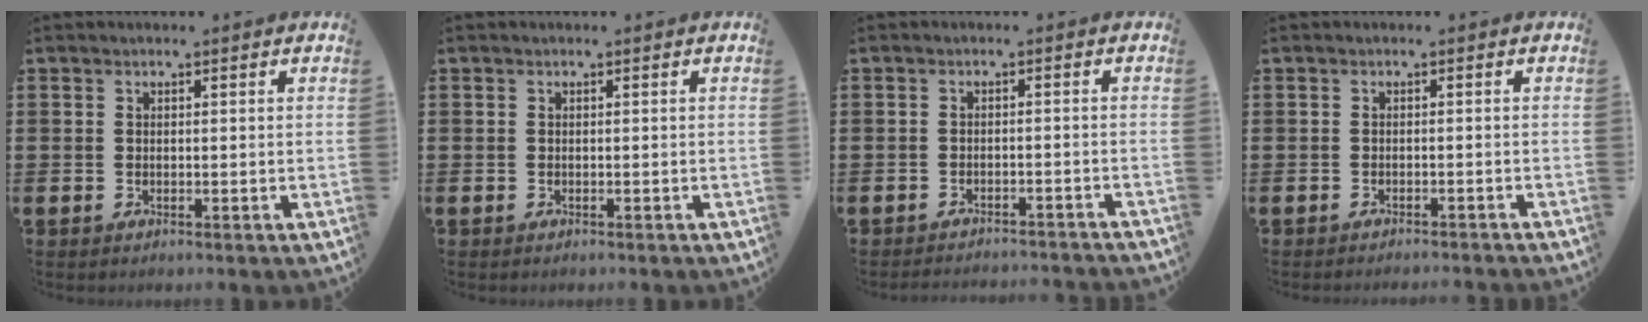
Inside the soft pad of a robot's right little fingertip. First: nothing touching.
{"total": 0.0}
{"total": 1.6, "force": [-1.6, -0.2, 0.0], "torque": [-0.002, 0.005, -0.034]}
{"total": 0.9, "force": [-0.8, -0.2, 0.0], "torque": [0.001, 0.002, -0.018]}